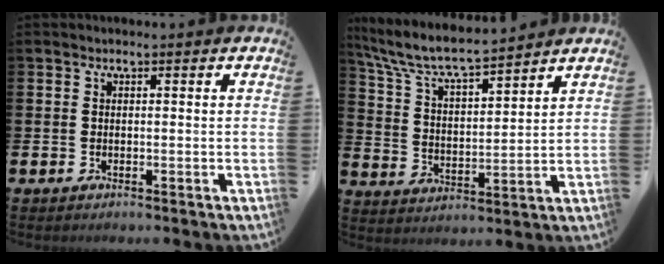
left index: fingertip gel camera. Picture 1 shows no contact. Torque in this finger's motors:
{"motor_torque": [0.96, -1.18, 0.71, 0.21]}